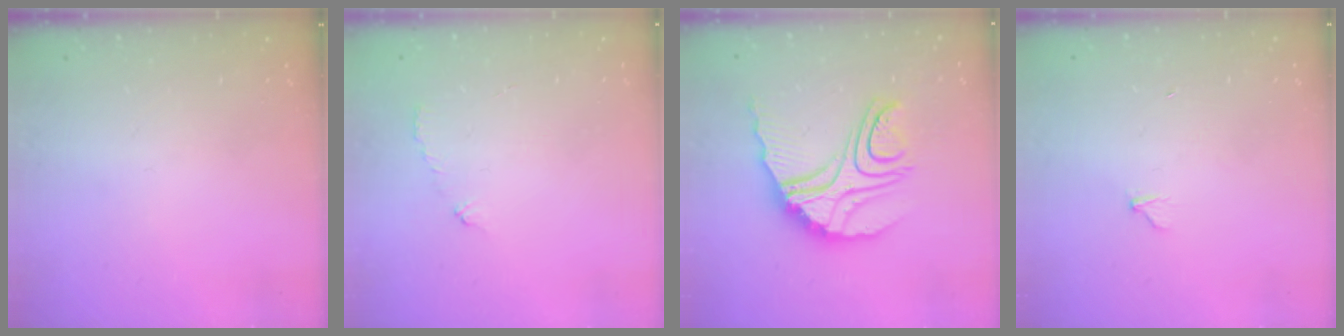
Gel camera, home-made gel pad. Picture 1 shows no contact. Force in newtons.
{"total": 3.6, "press": 3.6, "slide": 0.3}
{"total": 14.4, "press": 14.3, "slide": 1.4}
{"total": 3.3, "press": 3.3, "slide": 0.3}